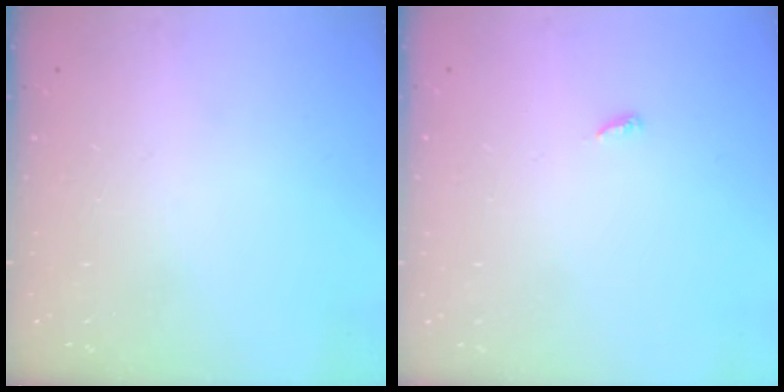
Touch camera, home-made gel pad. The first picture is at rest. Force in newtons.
{"total": 2.5, "press": 2.5, "slide": 0.2}